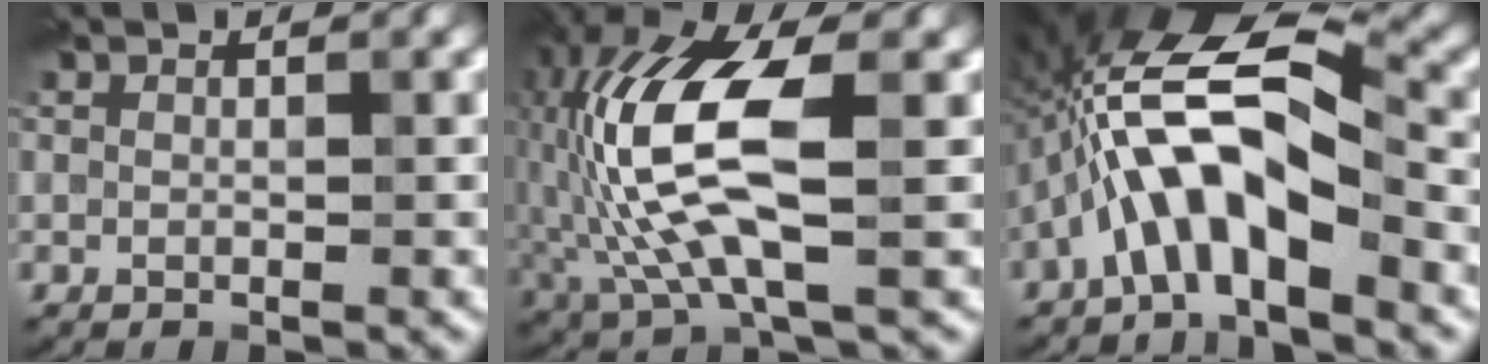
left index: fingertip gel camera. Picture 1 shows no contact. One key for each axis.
{"total": 10.9, "fx": -0.2, "fy": 4.3, "fz": 10.0, "tx": -0.219, "ty": 0.014, "tz": -0.008}
{"total": 9.5, "fx": -3.0, "fy": 3.1, "fz": 8.5, "tx": -0.163, "ty": 0.028, "tz": -0.063}